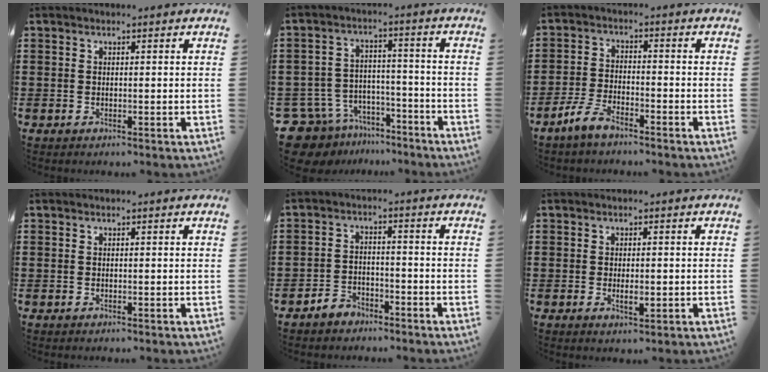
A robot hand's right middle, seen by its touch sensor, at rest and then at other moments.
{"total": 7.9, "force": [-7.3, 3.0, 0.7], "torque": [-0.043, 0.015, -0.148]}
{"total": 4.8, "force": [-3.7, 1.3, 2.8], "torque": [-0.074, -0.003, -0.077]}
{"total": 0.0}
{"total": 3.0, "force": [-2.8, 1.0, 0.3], "torque": [-0.014, 0.005, -0.059]}
{"total": 2.2, "force": [-0.3, 0.8, 2.0], "torque": [-0.030, -0.007, -0.005]}